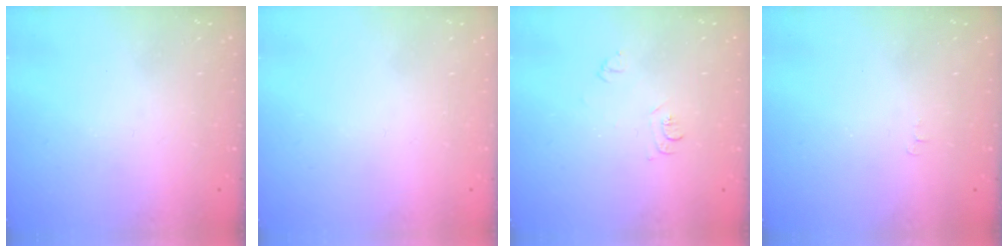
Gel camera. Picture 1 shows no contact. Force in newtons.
{"total": 1.7, "press": 1.7, "slide": 0.1}
{"total": 4.9, "press": 4.9, "slide": 0.7}
{"total": 3.6, "press": 3.6, "slide": 0.4}